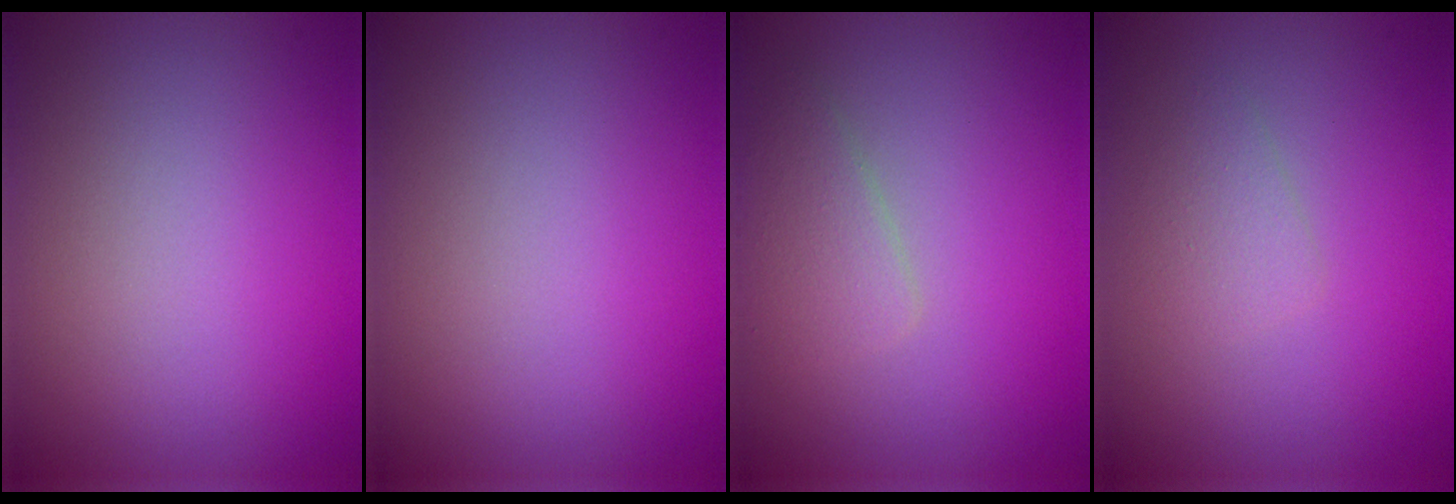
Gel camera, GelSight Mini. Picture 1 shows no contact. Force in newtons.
{"total": 0.0}
{"total": 2.2, "press": 2.2, "slide": 0.0}
{"total": 1.5, "press": 1.5, "slide": 0.1}